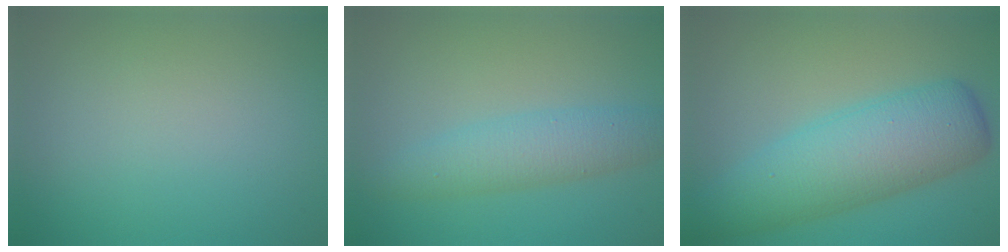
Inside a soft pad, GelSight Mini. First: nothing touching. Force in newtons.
{"total": 3.7, "press": 3.7, "slide": 0.1}
{"total": 7.9, "press": 7.9, "slide": 0.2}